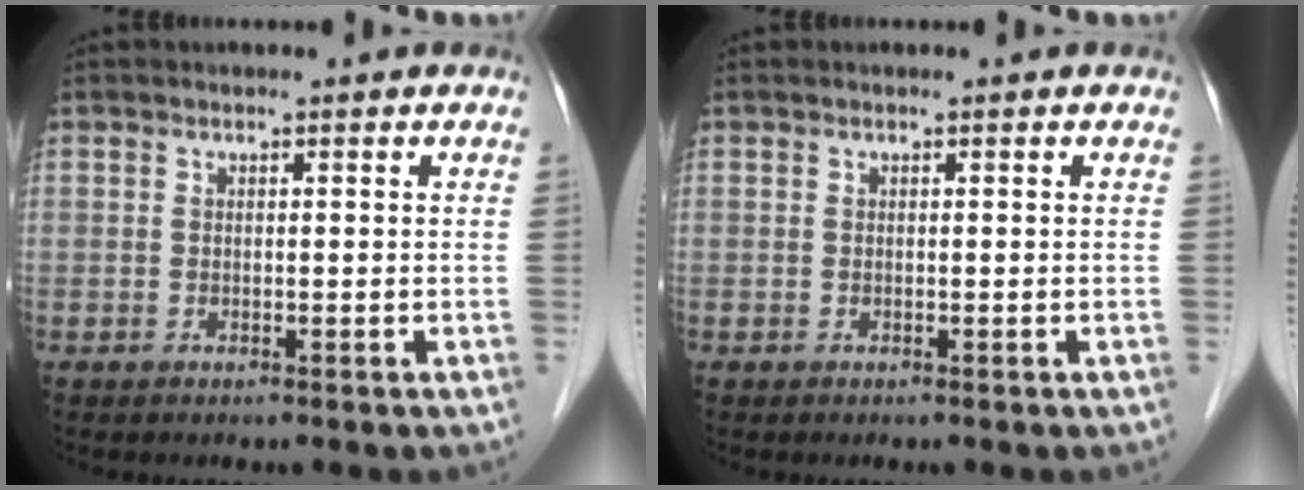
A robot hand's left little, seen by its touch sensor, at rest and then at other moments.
{"total": 0.0}